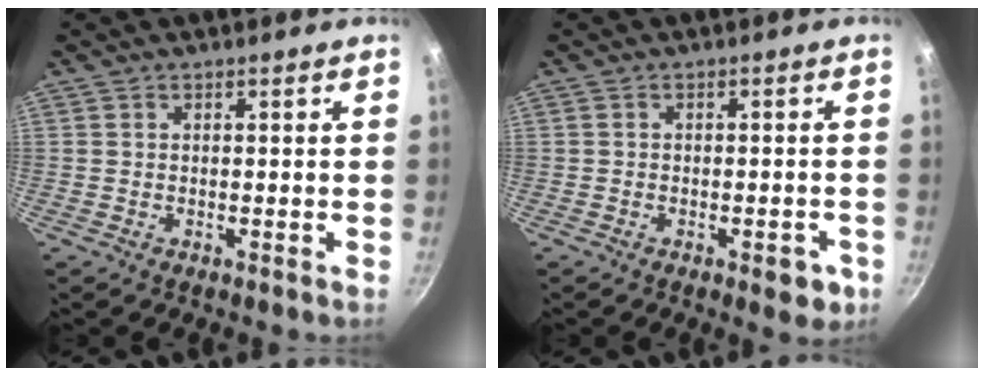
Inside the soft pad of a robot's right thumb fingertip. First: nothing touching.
{"total": 4.6, "force": [-2.0, 2.2, 3.5], "torque": [-0.026, 0.013, -0.019]}